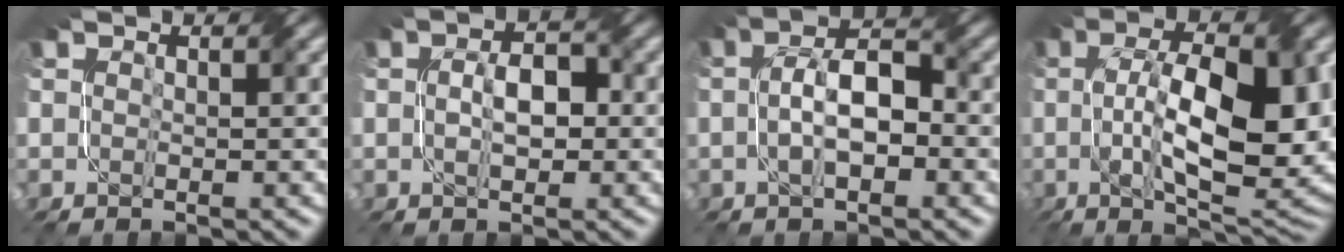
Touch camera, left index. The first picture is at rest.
{"total": 3.1, "force": [-0.1, 1.6, 2.7], "torque": [-0.047, 0.007, 0.000]}
{"total": 5.0, "force": [-0.7, 2.2, 4.5], "torque": [-0.079, 0.013, -0.012]}
{"total": 13.1, "force": [-0.1, 5.0, 12.1], "torque": [-0.187, 0.003, 0.006]}